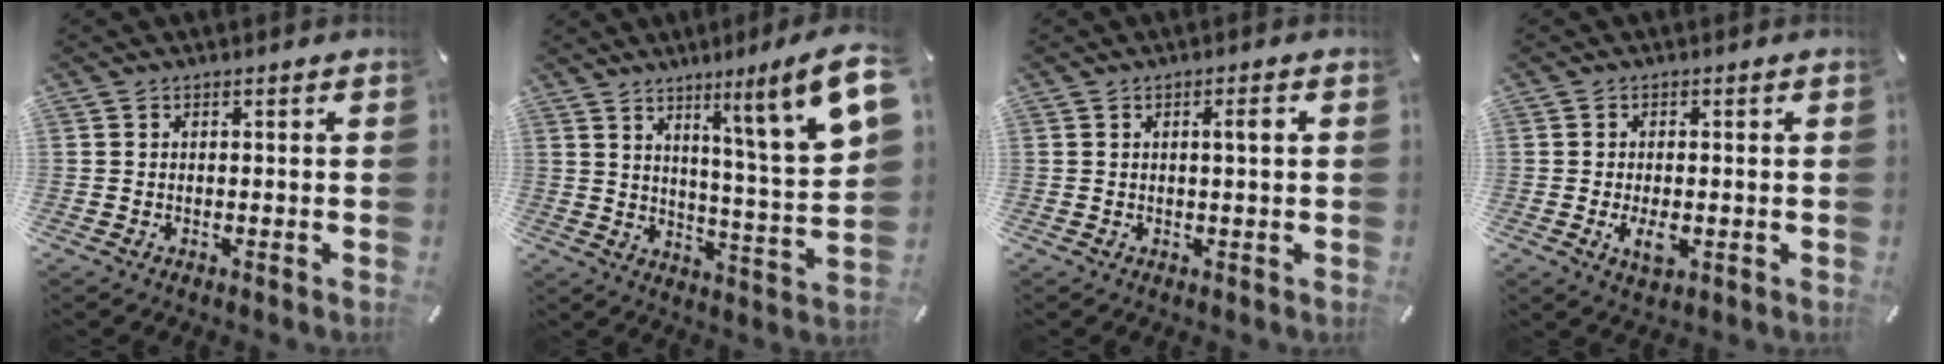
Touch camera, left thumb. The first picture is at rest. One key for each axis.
{"total": 14.4, "fx": 9.1, "fy": 0.3, "fz": 11.1, "tx": -0.155, "ty": -0.074, "tz": 0.128}
{"total": 2.8, "fx": 0.5, "fy": 0.3, "fz": 2.7, "tx": -0.052, "ty": 0.001, "tz": 0.005}
{"total": 4.5, "fx": -0.9, "fy": 2.3, "fz": 3.8, "tx": -0.083, "ty": -0.010, "tz": -0.022}